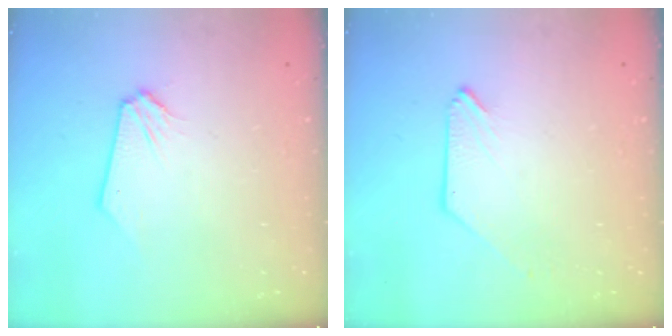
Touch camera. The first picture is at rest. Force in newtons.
{"total": 0.0}